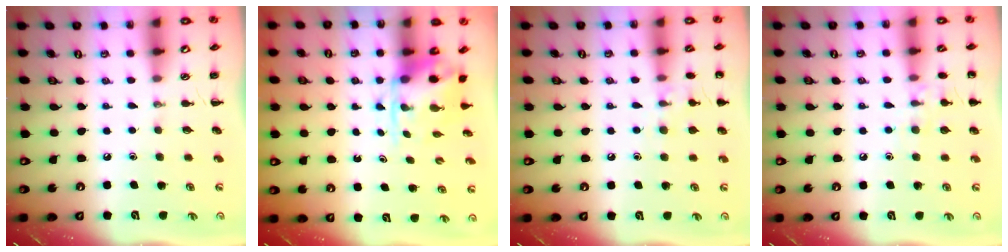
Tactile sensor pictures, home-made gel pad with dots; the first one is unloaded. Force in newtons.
{"total": 4.3, "press": 4.3, "slide": 0.5}
{"total": 8.9, "press": 8.6, "slide": 2.3}
{"total": 9.2, "press": 8.9, "slide": 2.0}